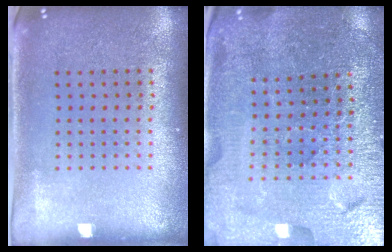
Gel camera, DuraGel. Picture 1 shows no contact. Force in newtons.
{"total": 3.6, "press": 3.6, "slide": 0.5}